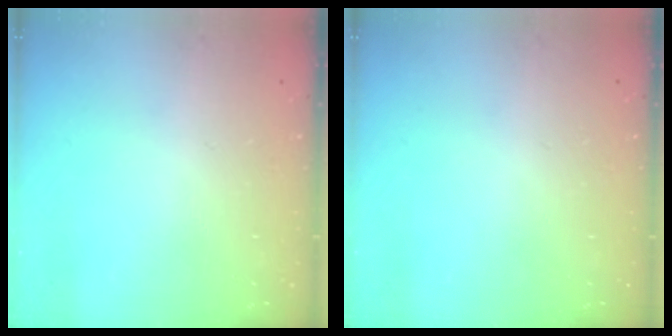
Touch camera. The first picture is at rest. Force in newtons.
{"total": 0.0}